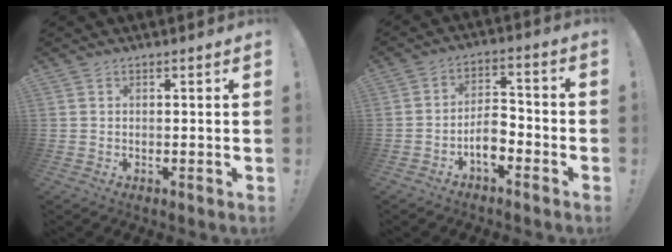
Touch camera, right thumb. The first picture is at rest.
{"total": 7.1, "force": [-4.0, 3.7, 4.6], "torque": [-0.080, 0.012, -0.073]}